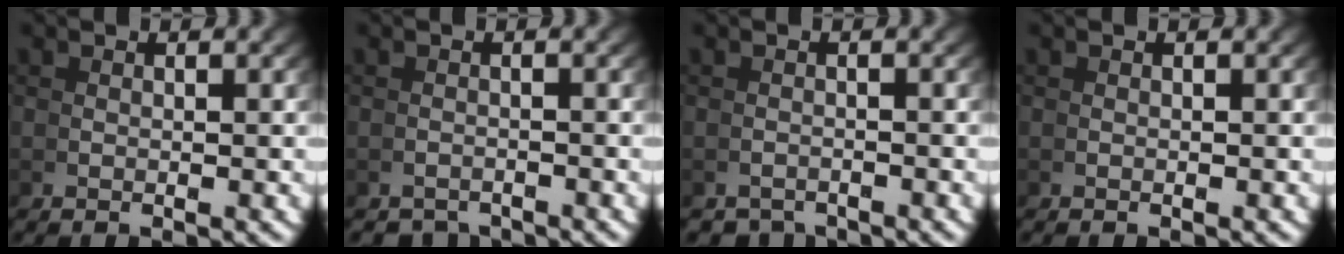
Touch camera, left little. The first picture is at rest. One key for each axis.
{"total": 2.6, "fx": -2.5, "fy": 0.3, "fz": -0.3, "tx": 0.017, "ty": -0.009, "tz": -0.040}
{"total": 2.9, "fx": -2.8, "fy": 0.6, "fz": -0.3, "tx": 0.013, "ty": -0.013, "tz": -0.043}
{"total": 0.0}